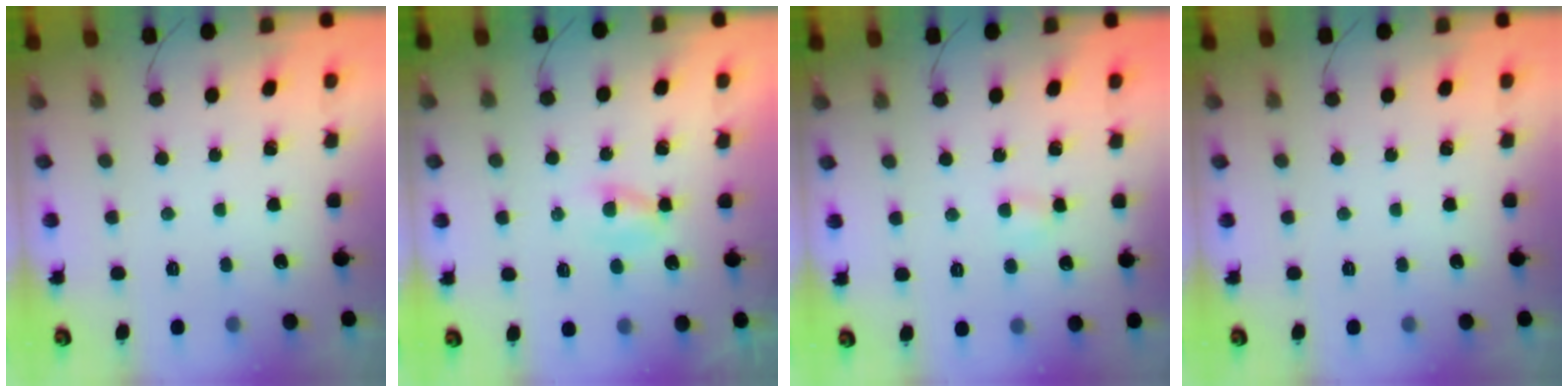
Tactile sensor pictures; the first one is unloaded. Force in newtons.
{"total": 1.4, "press": 1.3, "slide": 0.7}
{"total": 2.9, "press": 2.8, "slide": 0.8}
{"total": 0.0}